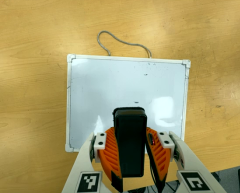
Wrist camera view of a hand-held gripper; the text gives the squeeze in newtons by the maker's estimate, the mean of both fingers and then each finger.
{"total": 7.4, "left": 6.0, "right": 8.8}